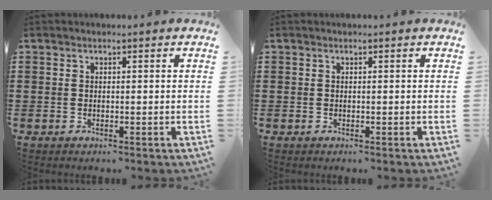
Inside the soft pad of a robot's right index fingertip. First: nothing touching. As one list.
[{"total": 0.0}]